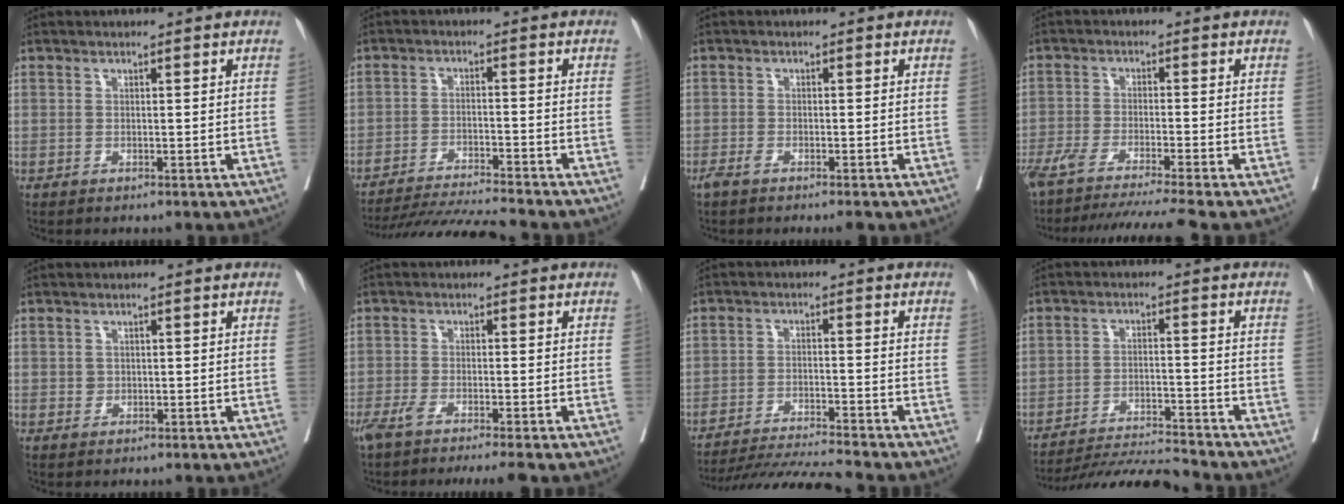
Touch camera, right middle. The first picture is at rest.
{"total": 11.7, "force": [-11.1, -1.6, 3.4], "torque": [-0.044, -0.018, -0.181]}
{"total": 2.6, "force": [-2.2, 0.3, 1.5], "torque": [-0.019, -0.004, -0.034]}
{"total": 14.0, "force": [-12.1, -2.0, 6.7], "torque": [-0.080, -0.040, -0.191]}
{"total": 0.6, "force": [0.0, 0.5, 0.2], "torque": [0.000, 0.002, 0.001]}
{"total": 7.0, "force": [-5.6, -0.2, 4.2], "torque": [-0.056, -0.010, -0.089]}
{"total": 10.6, "force": [-10.0, -2.1, 2.8], "torque": [-0.033, -0.013, -0.169]}
{"total": 10.7, "force": [-10.5, -1.5, 1.5], "torque": [-0.019, -0.010, -0.178]}